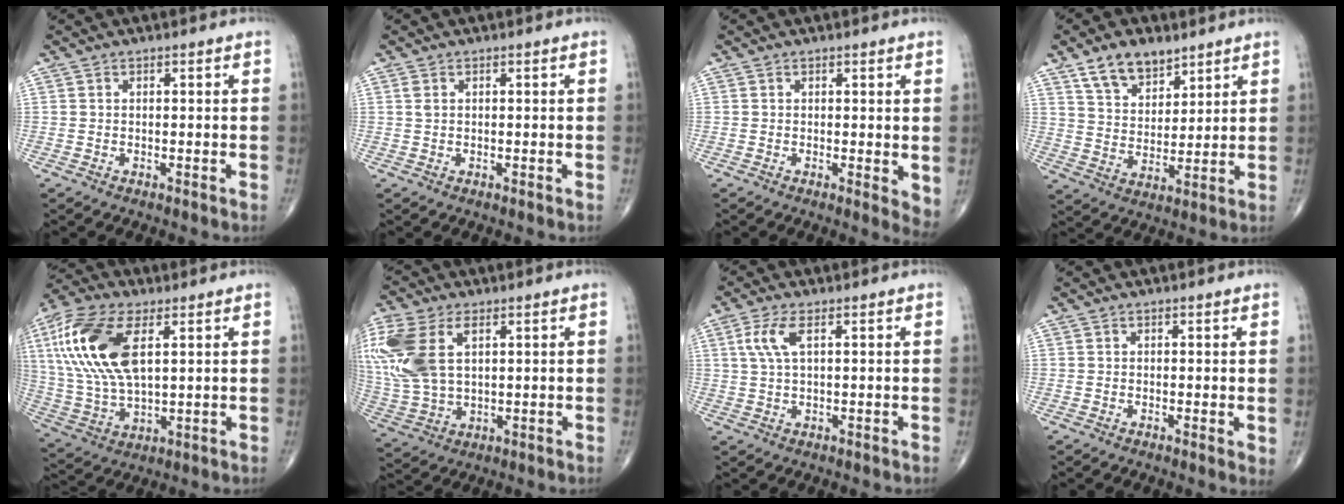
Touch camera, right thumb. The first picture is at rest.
{"total": 1.0, "force": [0.4, 0.6, 0.7], "torque": [-0.018, 0.006, 0.011]}
{"total": 3.4, "force": [0.4, 1.2, 3.2], "torque": [-0.039, -0.011, 0.003]}
{"total": 9.7, "force": [6.5, 5.3, 4.8], "torque": [-0.058, -0.038, 0.123]}
{"total": 19.0, "force": [5.6, 9.1, 15.7], "torque": [-0.337, -0.004, 0.107]}
{"total": 18.2, "force": [5.5, 10.7, 13.6], "torque": [-0.343, -0.002, 0.111]}
{"total": 4.7, "force": [1.6, 1.6, 4.2], "torque": [-0.106, 0.005, 0.035]}
{"total": 1.4, "force": [0.3, 0.4, 1.3], "torque": [-0.018, -0.006, 0.000]}